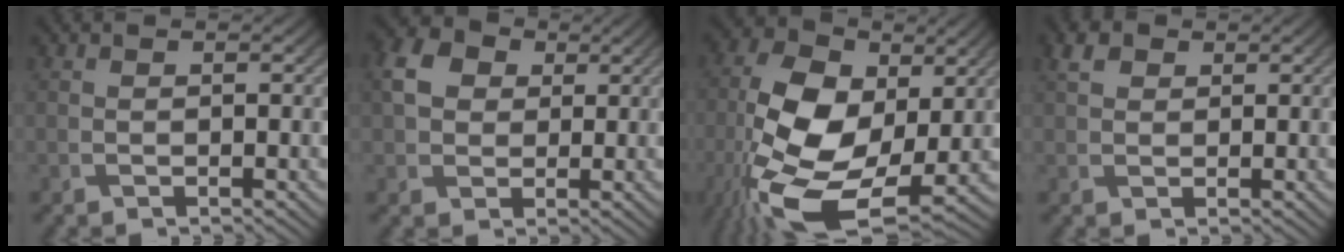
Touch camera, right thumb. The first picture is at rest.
{"total": 6.2, "force": [1.7, 4.9, 3.4], "torque": [-0.089, 0.012, 0.024]}
{"total": 16.5, "force": [-2.8, 9.6, 13.2], "torque": [-0.292, -0.004, -0.056]}
{"total": 2.7, "force": [1.3, 1.9, 1.4], "torque": [-0.032, 0.006, 0.022]}